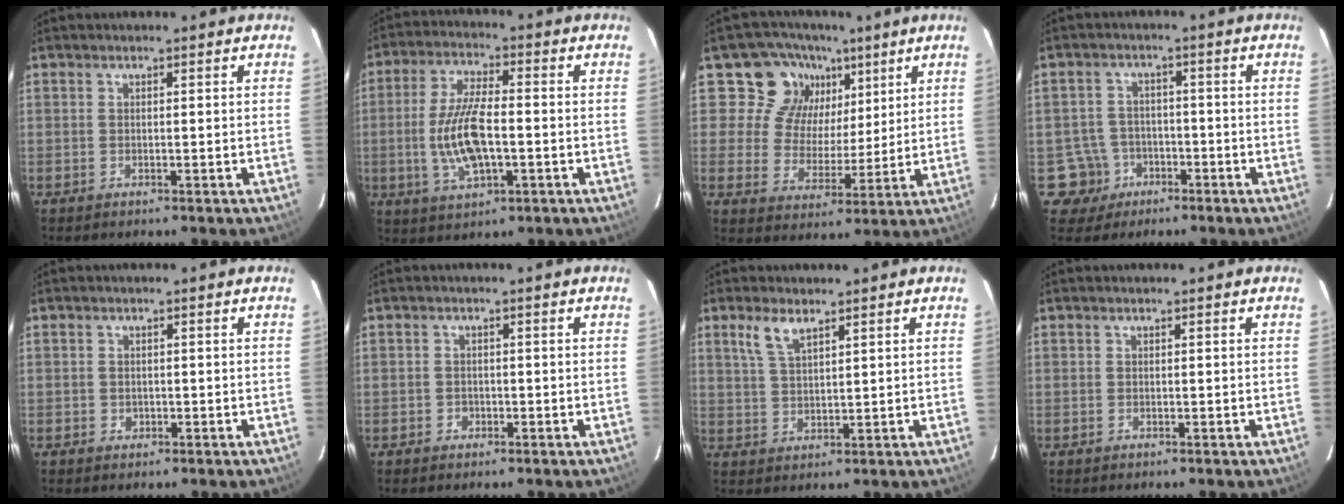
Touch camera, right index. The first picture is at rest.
{"total": 11.4, "force": [-2.0, 4.2, 10.4], "torque": [-0.211, -0.002, -0.035]}
{"total": 11.2, "force": [6.3, 9.0, 2.3], "torque": [-0.036, 0.000, 0.102]}
{"total": 6.1, "force": [-2.8, 5.4, 0.0], "torque": [-0.018, 0.026, -0.044]}
{"total": 1.2, "force": [-0.4, 1.2, 0.2], "torque": [0.000, 0.001, -0.002]}
{"total": 1.6, "force": [-0.9, 1.4, 0.1], "torque": [-0.003, 0.005, -0.012]}
{"total": 4.7, "force": [3.0, 1.7, 3.2], "torque": [-0.065, 0.004, 0.063]}
{"total": 0.0}